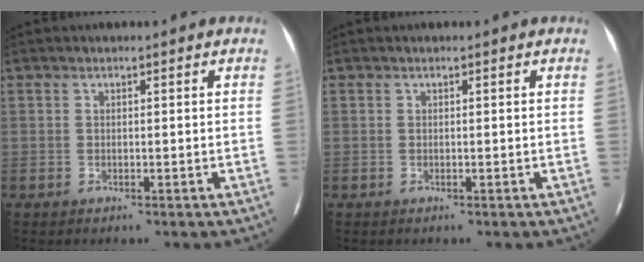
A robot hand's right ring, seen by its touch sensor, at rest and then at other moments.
{"total": 0.0}